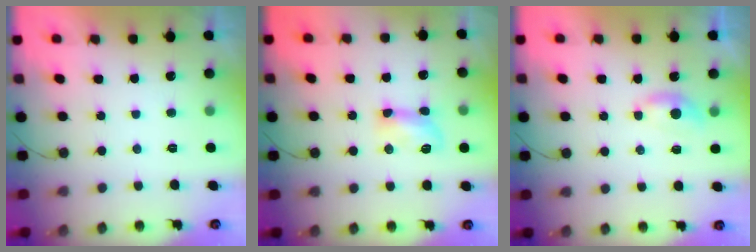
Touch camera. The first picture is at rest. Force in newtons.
{"total": 6.0, "press": 5.9, "slide": 0.9}
{"total": 3.9, "press": 3.8, "slide": 0.5}